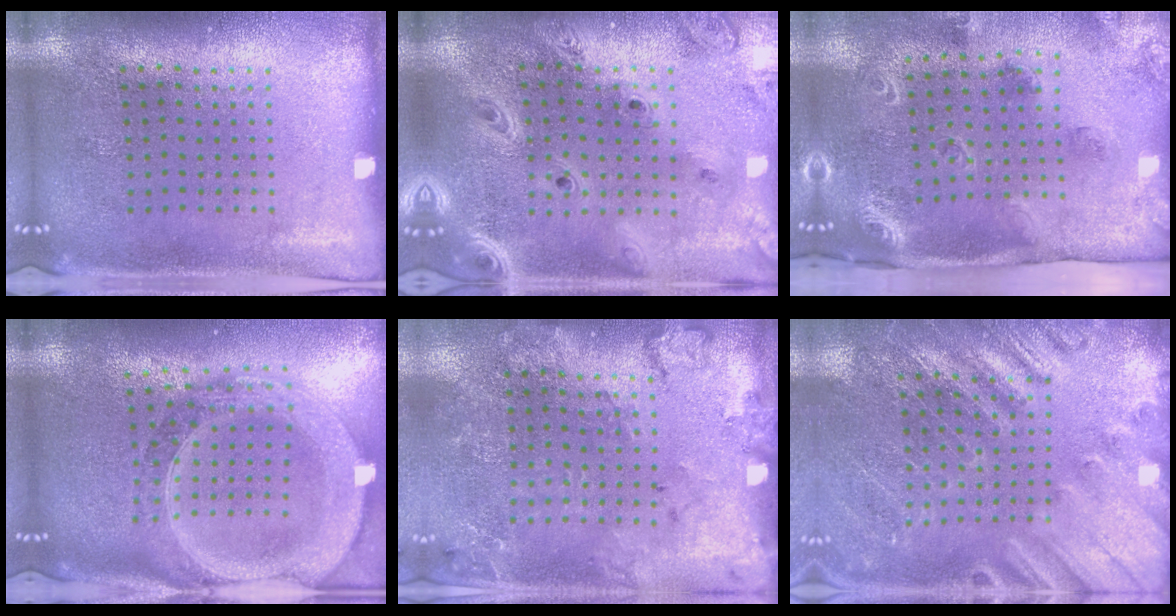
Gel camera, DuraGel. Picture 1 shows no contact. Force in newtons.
{"total": 3.1, "press": 2.6, "slide": 1.7}
{"total": 1.9, "press": 1.8, "slide": 0.6}
{"total": 3.1, "press": 2.6, "slide": 1.7}
{"total": 1.8, "press": 1.7, "slide": 0.6}
{"total": 2.4, "press": 2.4, "slide": 0.3}